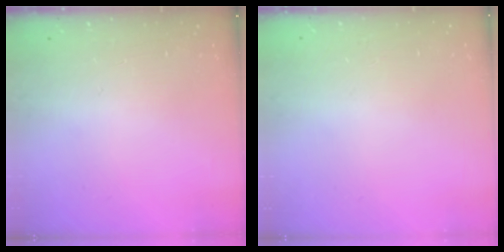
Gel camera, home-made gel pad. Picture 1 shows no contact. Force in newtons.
{"total": 0.0}